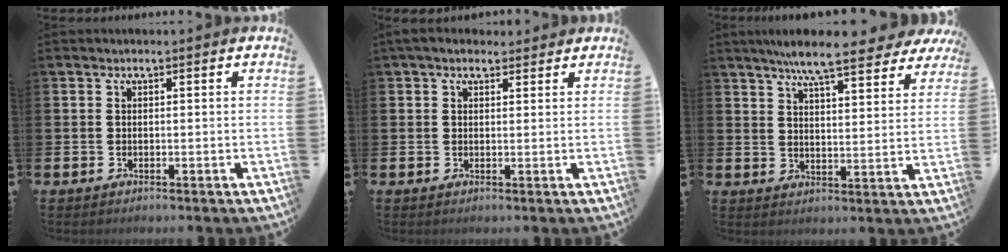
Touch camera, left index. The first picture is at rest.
{"total": 2.6, "force": [2.1, 1.3, 0.8], "torque": [-0.014, 0.000, 0.037]}
{"total": 8.6, "force": [7.7, 1.0, 3.7], "torque": [-0.075, -0.039, 0.133]}